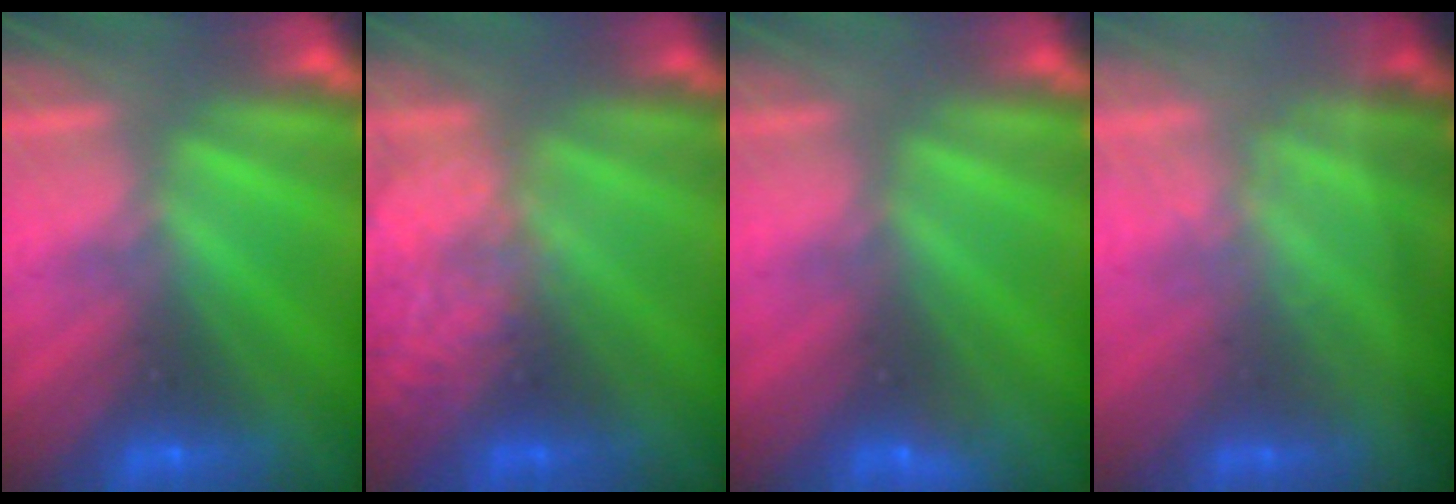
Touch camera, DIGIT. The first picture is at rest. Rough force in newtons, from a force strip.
{"total": 2.1}
{"total": 2.9}
{"total": 1.3}